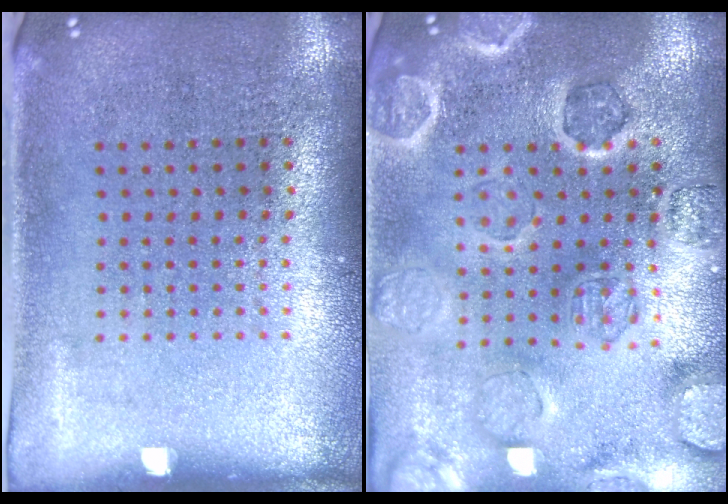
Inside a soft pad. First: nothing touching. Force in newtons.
{"total": 2.6, "press": 2.6, "slide": 0.3}